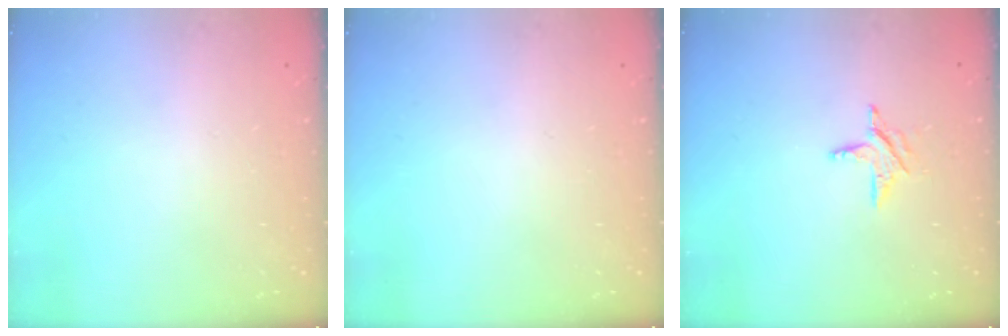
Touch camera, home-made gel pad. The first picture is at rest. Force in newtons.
{"total": 0.0}
{"total": 6.5, "press": 6.5, "slide": 0.4}